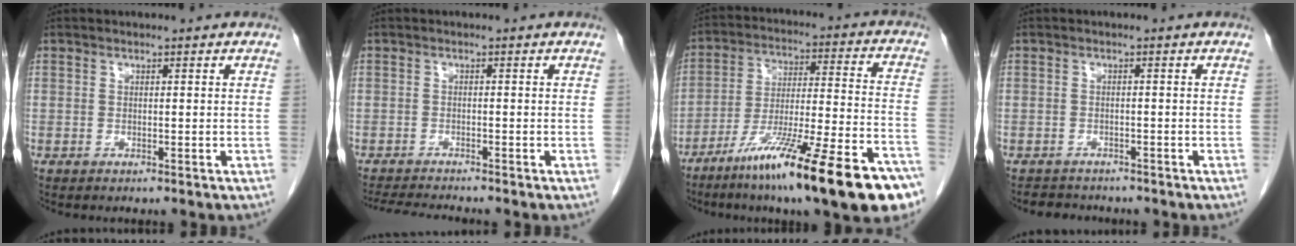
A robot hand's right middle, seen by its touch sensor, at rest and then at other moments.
{"total": 4.7, "force": [-4.5, -0.5, 1.4], "torque": [-0.023, -0.018, -0.077]}
{"total": 24.6, "force": [-16.2, 1.9, 18.4], "torque": [-0.226, -0.015, -0.265]}
{"total": 3.8, "force": [-3.4, 1.6, 0.3], "torque": [-0.005, -0.003, -0.050]}